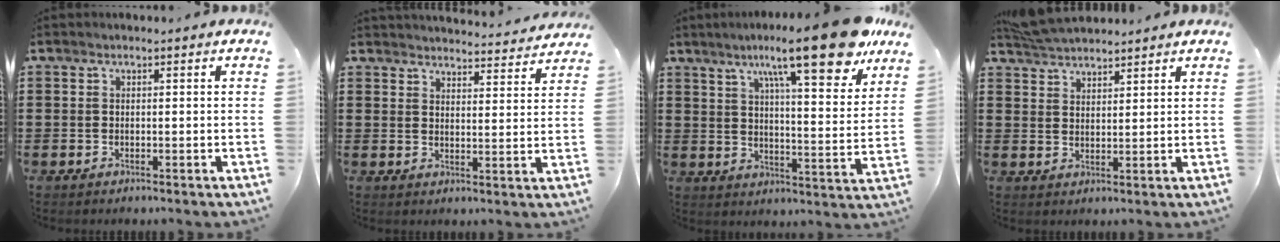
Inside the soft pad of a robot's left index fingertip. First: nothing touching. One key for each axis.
{"total": 3.9, "fx": 3.9, "fy": -0.1, "fz": -0.1, "tx": -0.006, "ty": -0.028, "tz": 0.068}
{"total": 15.4, "fx": 10.3, "fy": 1.7, "fz": 11.3, "tx": -0.194, "ty": -0.038, "tz": 0.159}
{"total": 5.1, "fx": 4.9, "fy": 1.2, "fz": 0.7, "tx": -0.031, "ty": -0.010, "tz": 0.094}